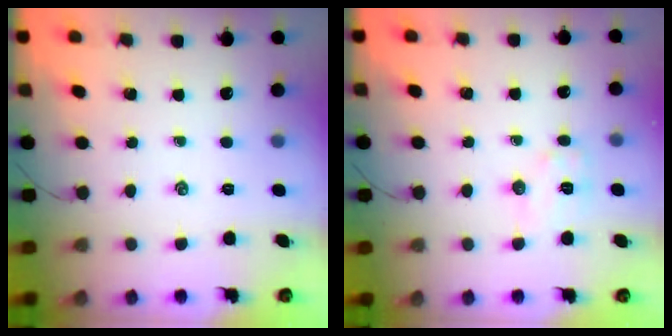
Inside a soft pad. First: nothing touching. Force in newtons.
{"total": 7.2, "press": 7.2, "slide": 0.8}